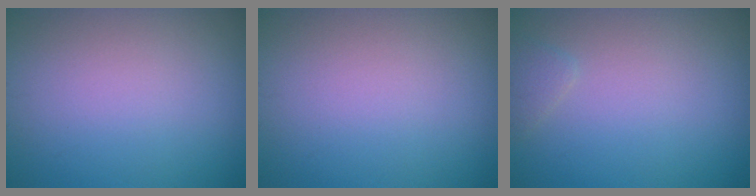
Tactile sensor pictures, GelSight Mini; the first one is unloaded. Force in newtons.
{"total": 0.0}
{"total": 0.9, "press": 0.9, "slide": 0.1}